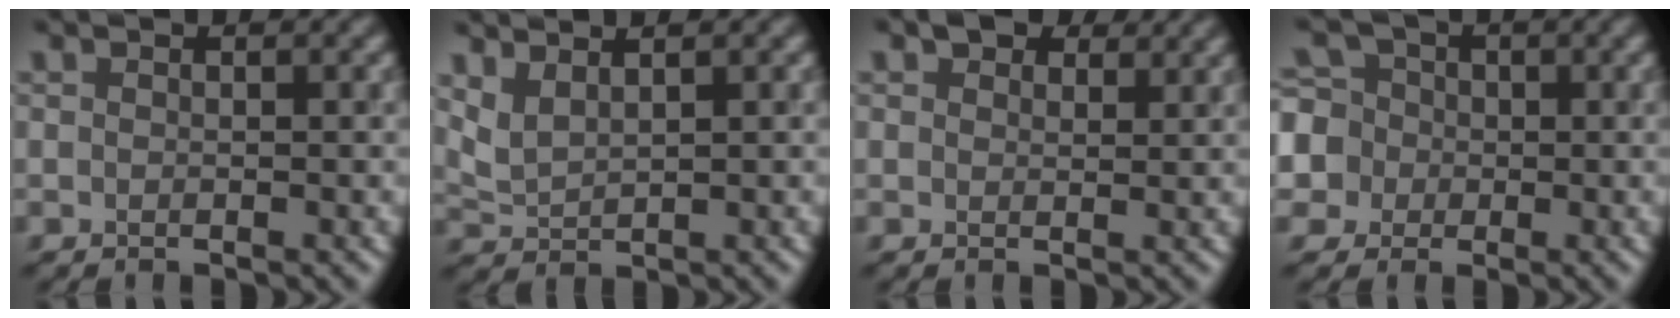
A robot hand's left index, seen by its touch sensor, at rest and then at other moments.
{"total": 1.8, "force": [1.5, 0.5, 0.8], "torque": [-0.024, 0.002, 0.038]}
{"total": 3.2, "force": [2.4, 1.6, 1.5], "torque": [-0.029, 0.007, 0.031]}
{"total": 6.1, "force": [-0.1, 5.8, 1.8], "torque": [-0.049, 0.038, -0.034]}